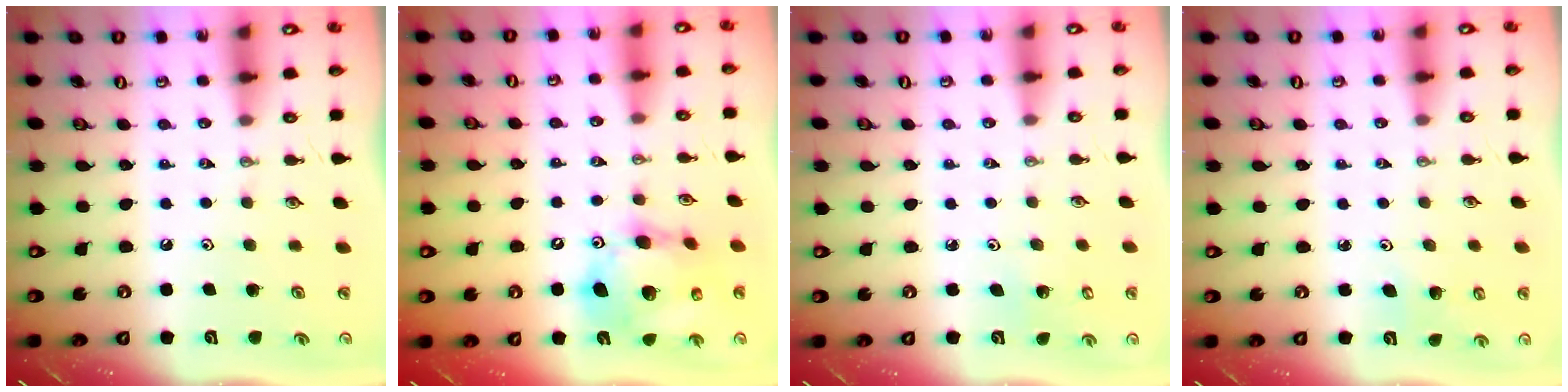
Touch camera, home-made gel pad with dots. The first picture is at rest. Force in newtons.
{"total": 15.6, "press": 15.4, "slide": 2.7}
{"total": 2.3, "press": 2.3, "slide": 0.1}
{"total": 3.0, "press": 2.9, "slide": 0.9}